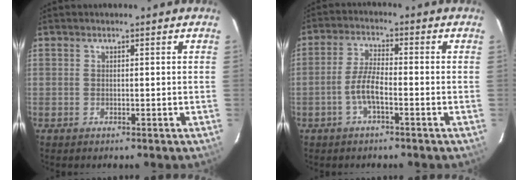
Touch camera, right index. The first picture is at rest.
{"total": 4.9, "force": [-2.2, 1.0, 4.3], "torque": [-0.094, 0.008, -0.044]}